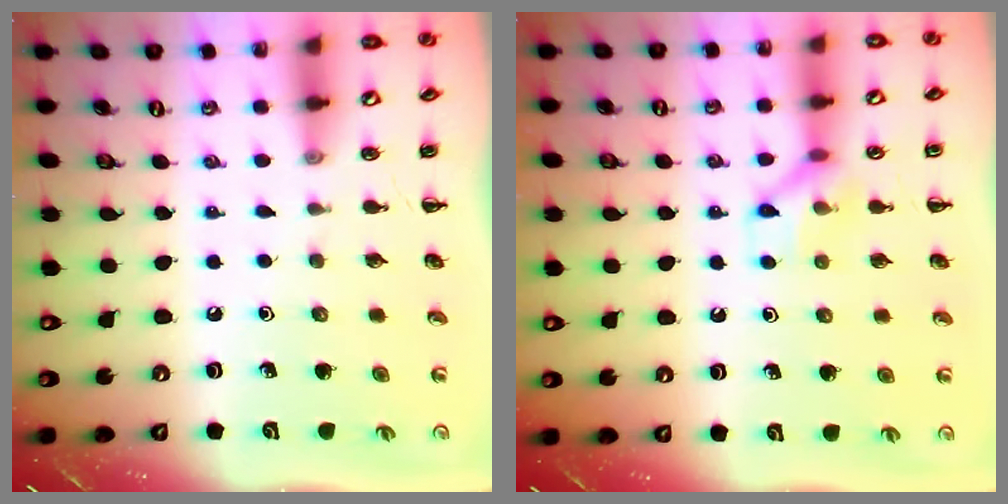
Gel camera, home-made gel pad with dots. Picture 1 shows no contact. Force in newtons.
{"total": 8.7, "press": 8.7, "slide": 0.6}